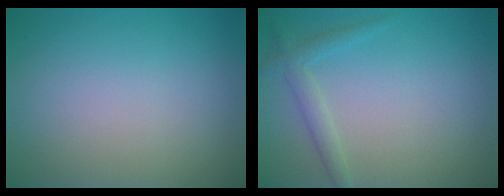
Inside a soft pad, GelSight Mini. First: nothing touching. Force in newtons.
{"total": 1.8, "press": 1.8, "slide": 0.0}